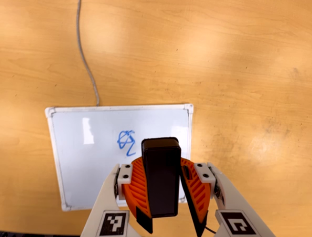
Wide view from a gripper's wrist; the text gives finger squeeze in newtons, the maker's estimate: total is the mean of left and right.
{"total": 8.5, "left": 9.3, "right": 7.6}